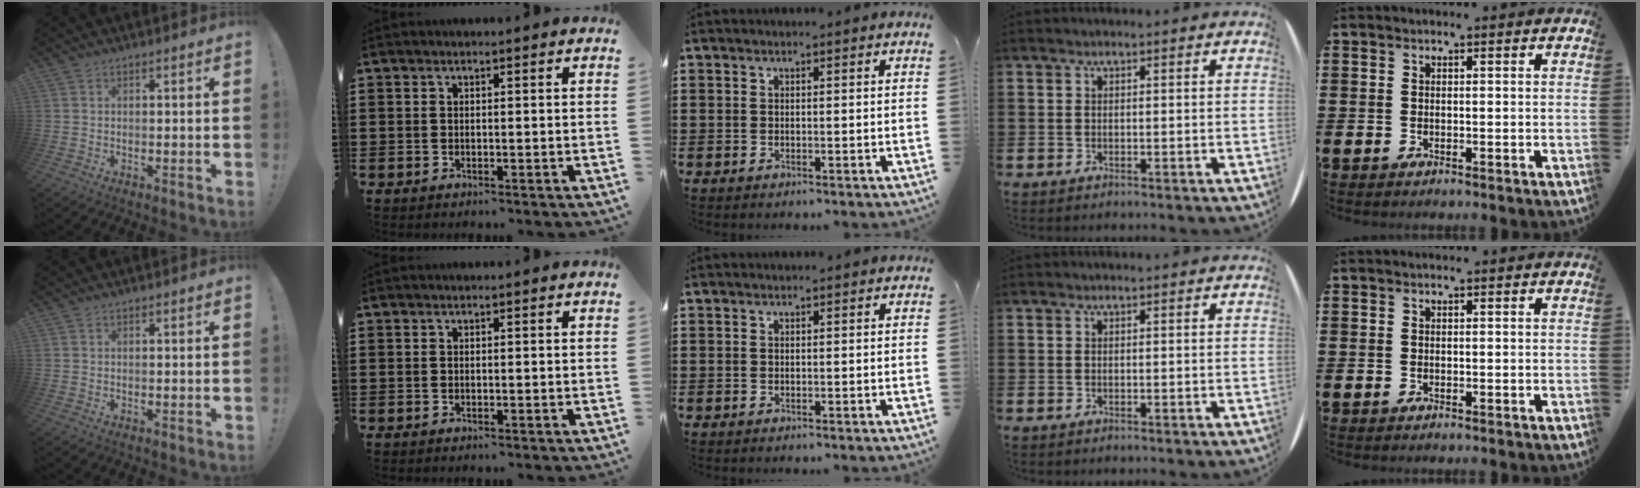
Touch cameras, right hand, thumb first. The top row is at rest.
{}